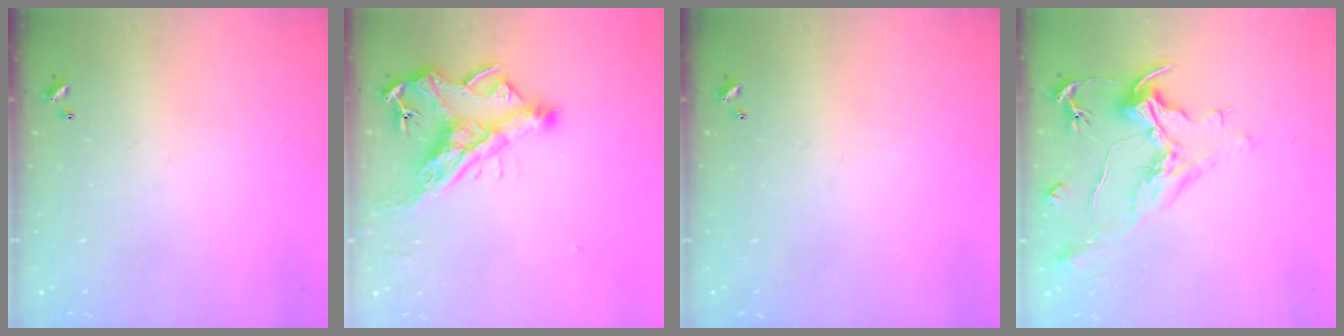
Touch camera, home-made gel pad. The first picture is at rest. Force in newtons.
{"total": 10.3, "press": 10.2, "slide": 1.7}
{"total": 0.0}
{"total": 2.2, "press": 1.7, "slide": 1.4}